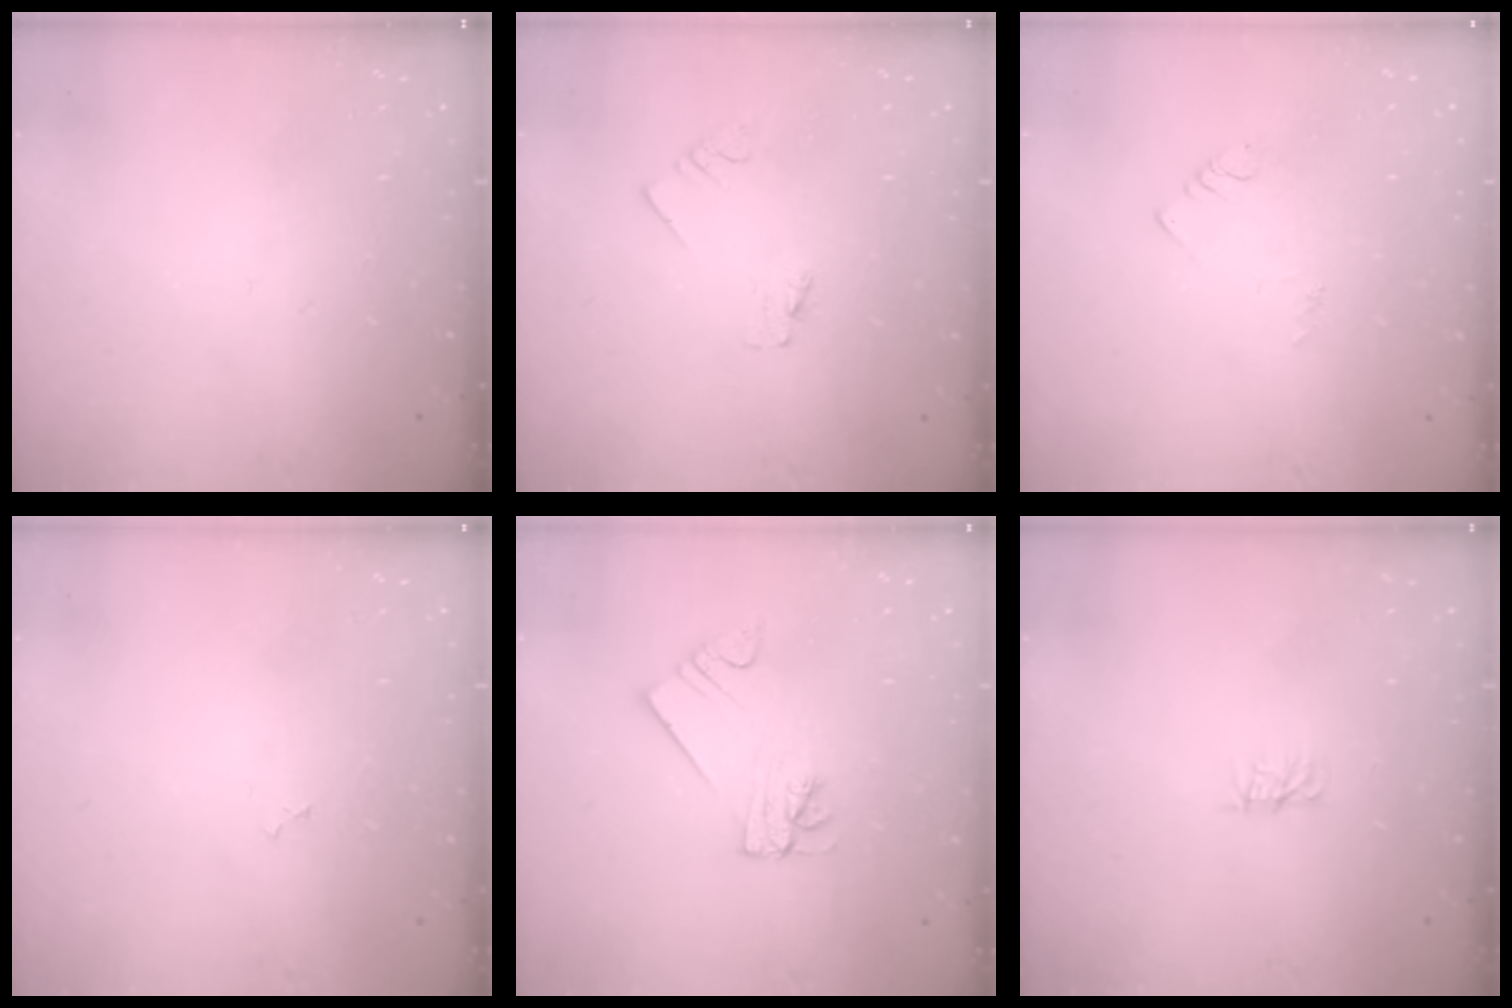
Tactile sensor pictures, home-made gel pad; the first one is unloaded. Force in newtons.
{"total": 0.0}
{"total": 3.2, "press": 3.2, "slide": 0.3}
{"total": 2.3, "press": 2.3, "slide": 0.2}
{"total": 4.5, "press": 4.5, "slide": 0.3}
{"total": 0.0}